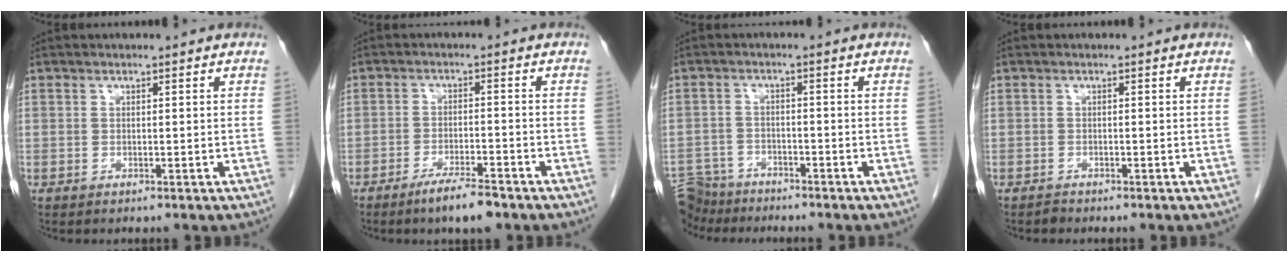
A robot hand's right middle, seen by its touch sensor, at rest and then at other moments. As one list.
[{"total": 5.6, "force": [-4.1, 0.5, 3.7], "torque": [-0.072, -0.010, -0.069]}, {"total": 7.3, "force": [-6.7, 2.7, 0.3], "torque": [-0.006, 0.001, -0.120]}, {"total": 0.6, "force": [-0.6, 0.1, 0.0], "torque": [-0.004, -0.002, -0.013]}]